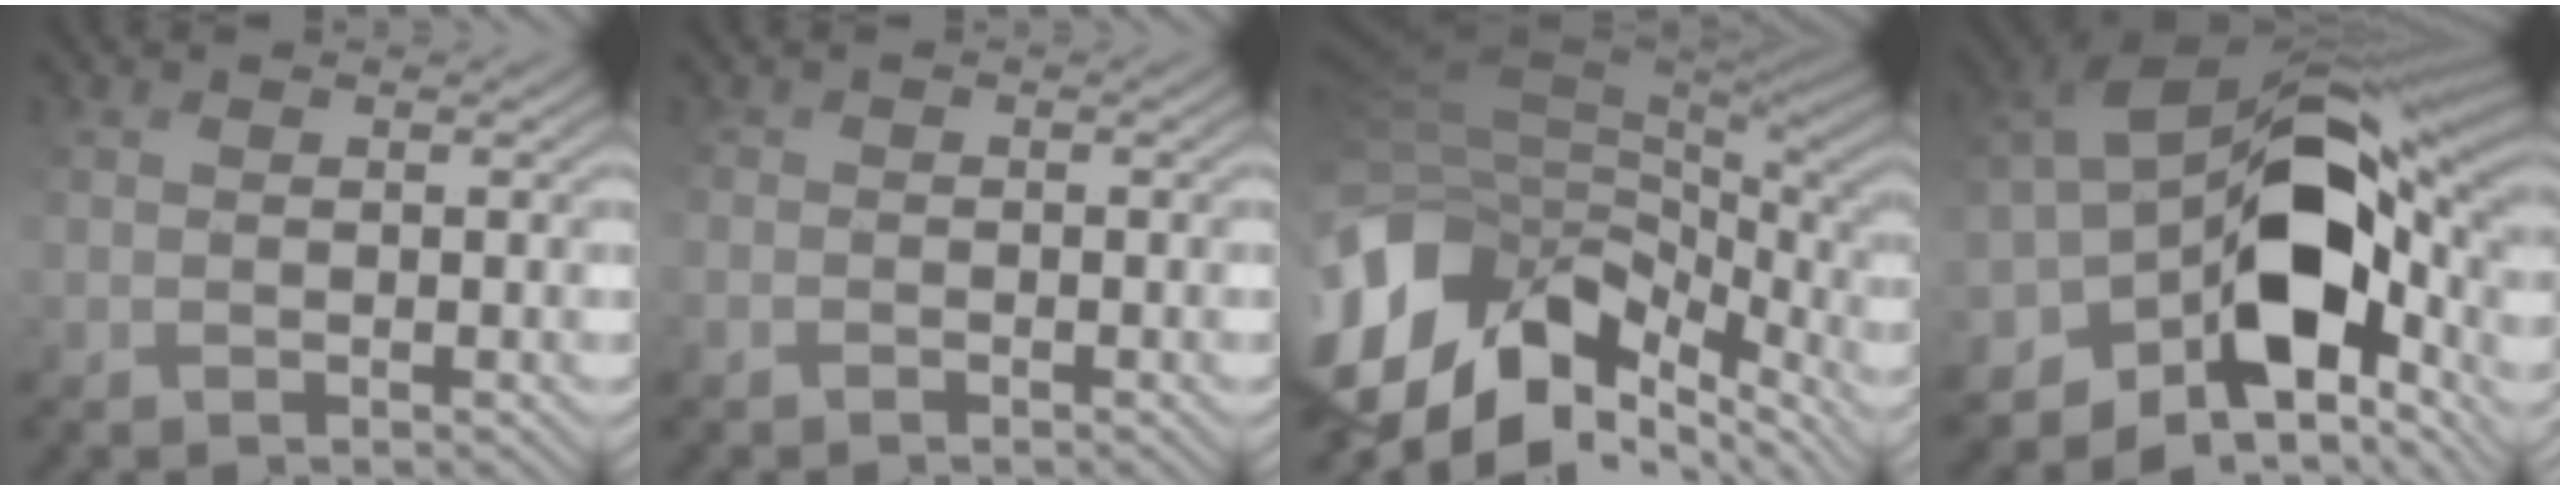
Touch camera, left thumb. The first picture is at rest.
{"total": 0.9, "force": [-0.8, 0.2, -0.4], "torque": [0.008, -0.006, -0.011]}
{"total": 14.0, "force": [-4.1, 8.9, 10.0], "torque": [-0.261, -0.004, -0.050]}
{"total": 15.6, "force": [-3.5, 10.1, 11.3], "torque": [-0.208, -0.008, -0.053]}